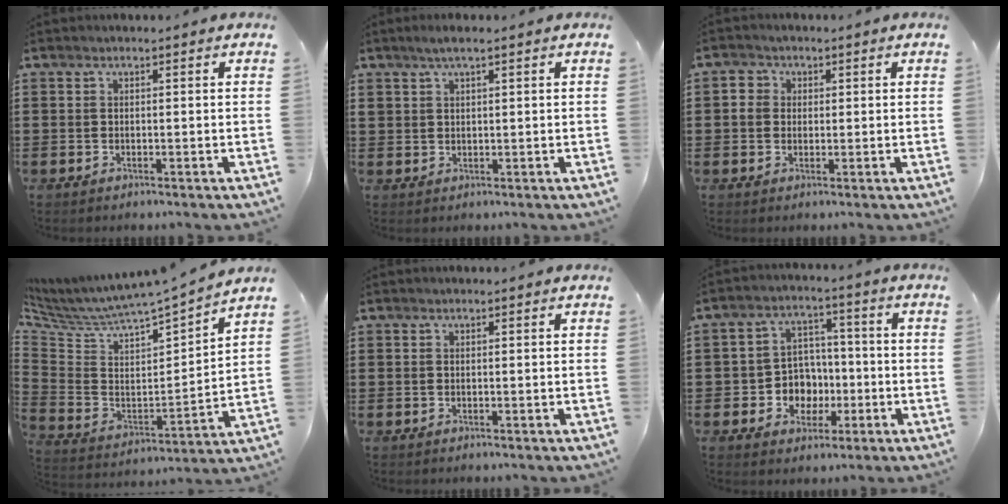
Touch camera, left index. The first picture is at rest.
{"total": 2.2, "force": [1.4, 0.9, 1.5], "torque": [-0.032, 0.005, 0.024]}
{"total": 2.6, "force": [0.4, 2.5, 0.6], "torque": [-0.016, 0.007, 0.001]}
{"total": 3.9, "force": [3.6, 0.8, 1.1], "torque": [-0.047, -0.049, 0.053]}
{"total": 0.0}
{"total": 6.5, "force": [-1.4, 6.0, 2.1], "torque": [-0.049, 0.012, -0.022]}